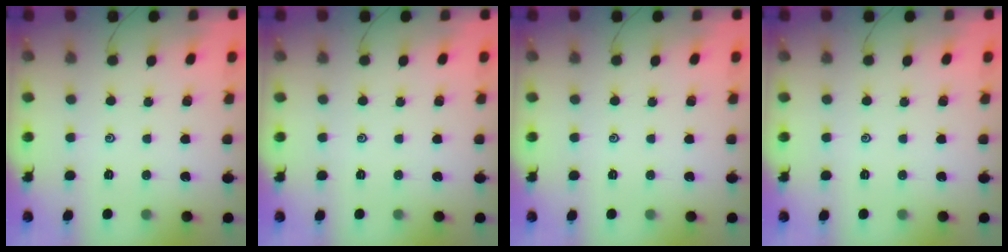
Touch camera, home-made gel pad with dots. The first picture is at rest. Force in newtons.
{"total": 0.0}
{"total": 0.0}
{"total": 0.0}